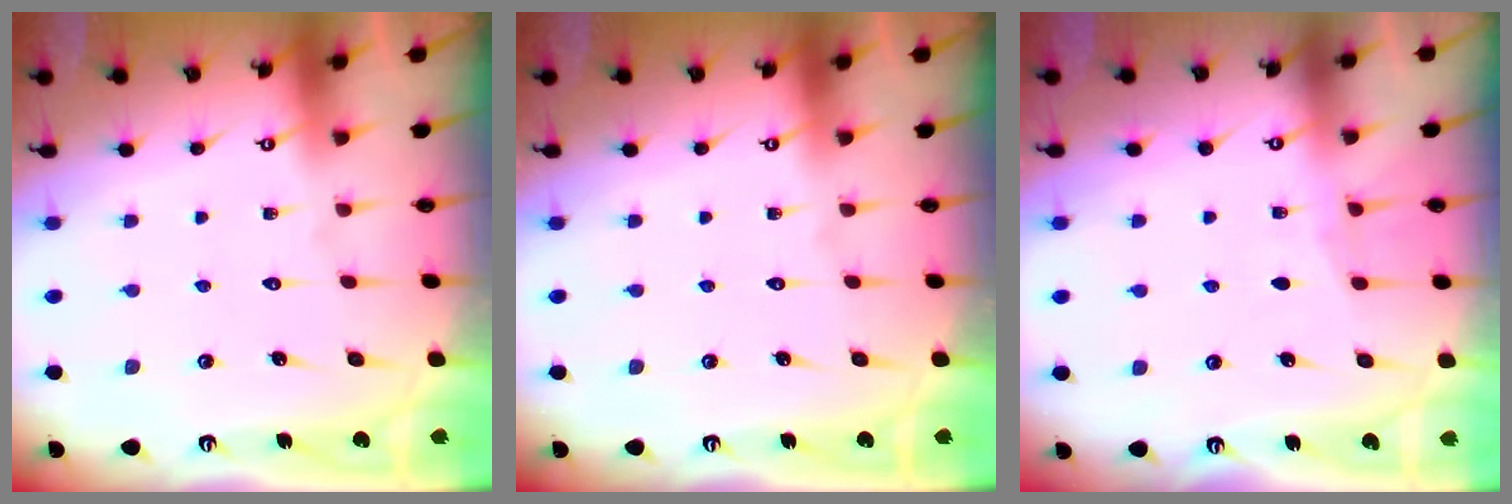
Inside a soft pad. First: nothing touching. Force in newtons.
{"total": 0.0}
{"total": 4.4, "press": 4.4, "slide": 0.6}